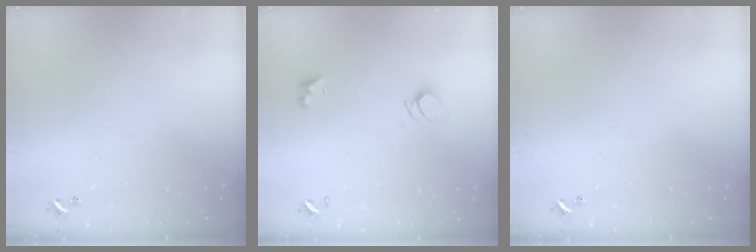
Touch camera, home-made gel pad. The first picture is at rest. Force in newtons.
{"total": 3.6, "press": 3.6, "slide": 0.4}
{"total": 0.0}